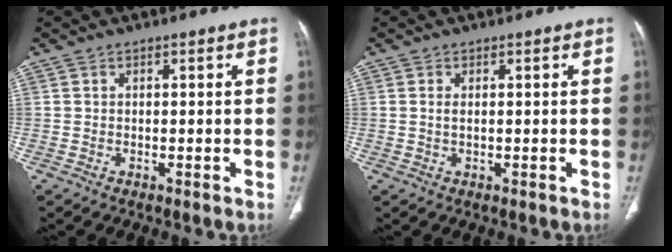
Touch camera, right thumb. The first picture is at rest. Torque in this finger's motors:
{"motor_torque": [-0.57, 0.28, -0.34, 0.21, -0.02]}